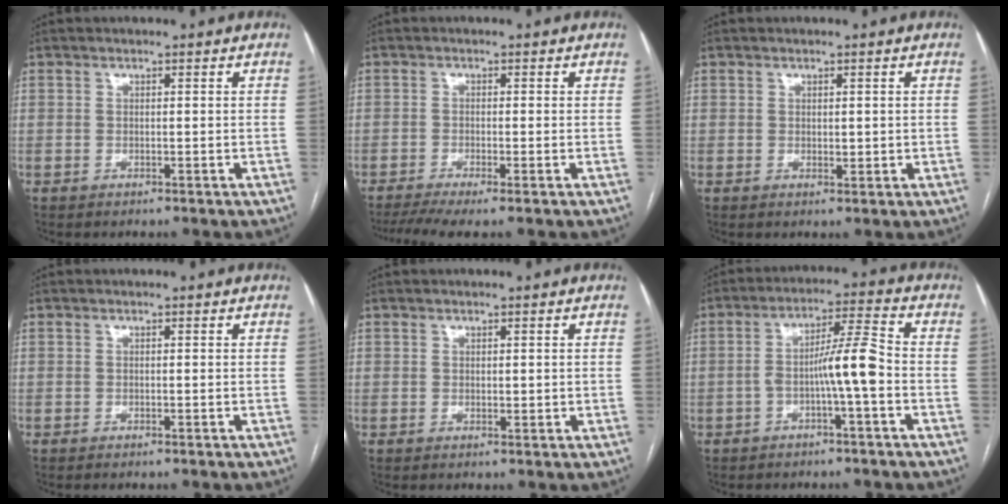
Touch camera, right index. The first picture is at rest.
{"total": 5.4, "force": [-3.8, 0.1, 3.9], "torque": [-0.067, -0.008, -0.065]}
{"total": 1.4, "force": [0.2, 0.9, 1.1], "torque": [-0.015, -0.005, 0.005]}
{"total": 0.0}
{"total": 1.0, "force": [0.3, 0.6, 0.8], "torque": [-0.010, -0.004, 0.005]}
{"total": 7.2, "force": [-2.1, 0.0, 6.9], "torque": [-0.122, 0.022, -0.033]}